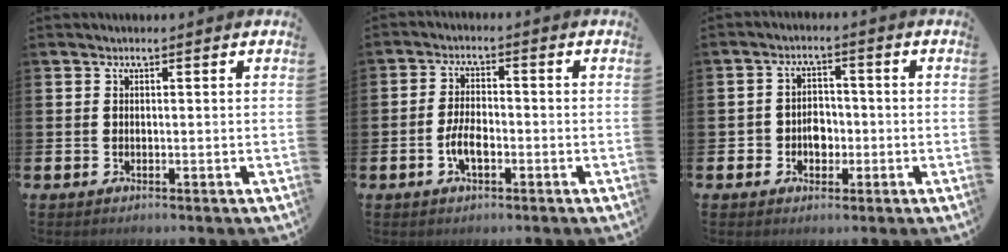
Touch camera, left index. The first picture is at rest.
{"total": 3.9, "force": [-1.2, 1.8, 3.3], "torque": [-0.057, 0.002, -0.025]}
{"total": 3.4, "force": [-1.0, 3.0, 1.4], "torque": [-0.020, 0.003, -0.027]}